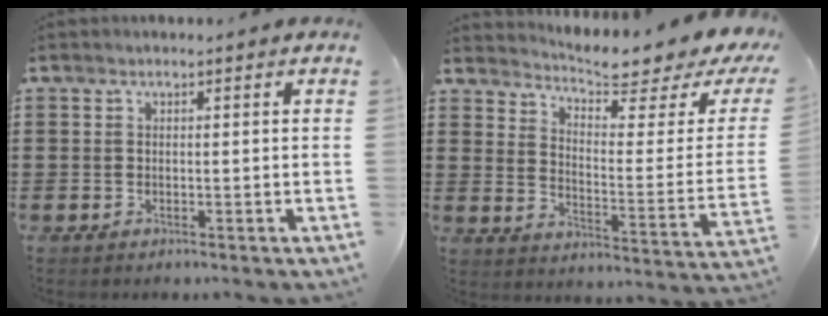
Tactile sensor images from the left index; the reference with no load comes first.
{"total": 5.8, "force": [5.4, 0.0, 2.0], "torque": [-0.054, -0.060, 0.087]}